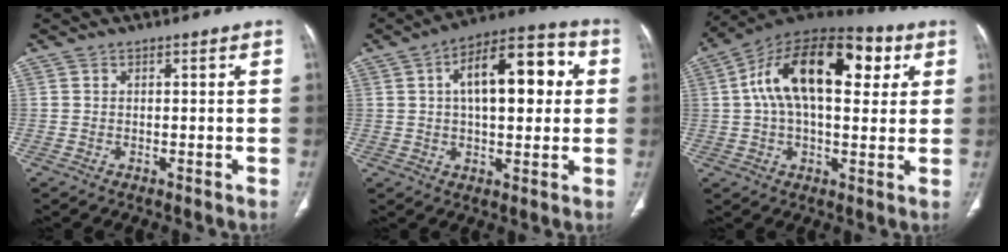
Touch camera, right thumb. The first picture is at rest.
{"total": 16.4, "force": [3.3, 7.7, 14.0], "torque": [-0.183, 0.026, 0.043]}
{"total": 22.5, "force": [5.9, 11.6, 18.3], "torque": [-0.289, 0.028, 0.083]}